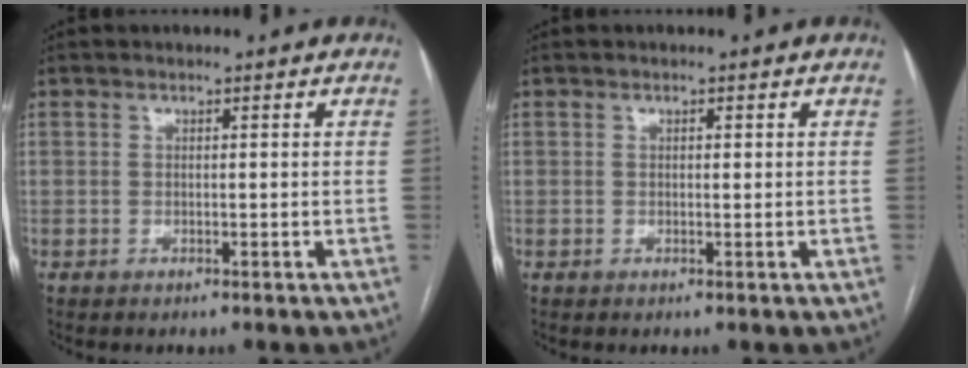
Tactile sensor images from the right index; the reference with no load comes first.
{"total": 0.5, "force": [0.1, 0.1, 0.5], "torque": [-0.009, 0.000, 0.001]}